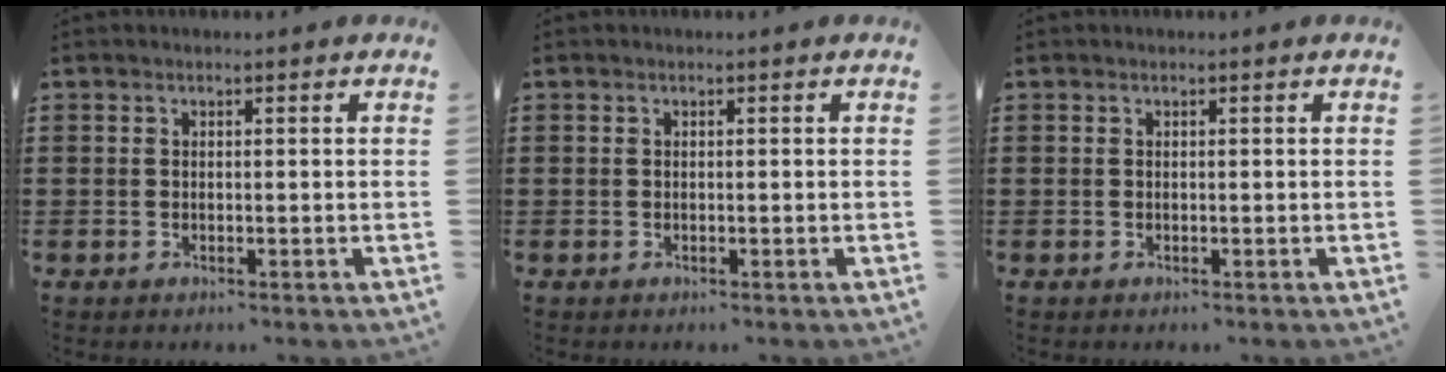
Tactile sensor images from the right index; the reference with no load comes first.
{"total": 0.0}
{"total": 0.0}